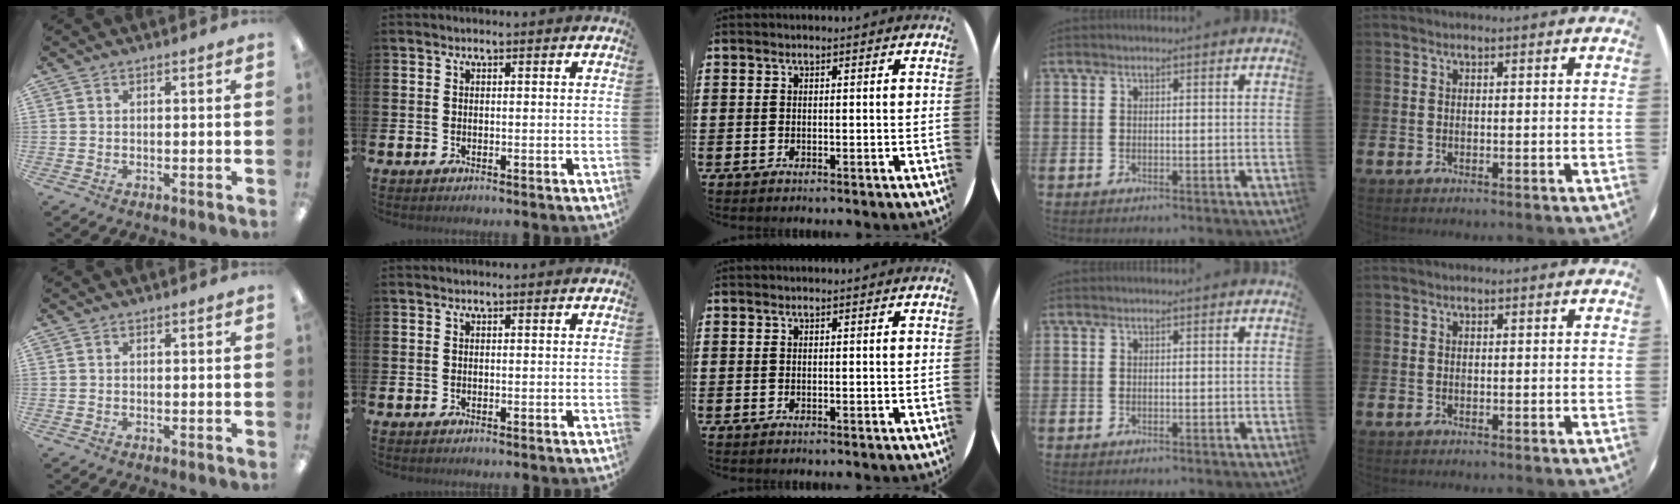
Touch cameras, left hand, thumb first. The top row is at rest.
{}